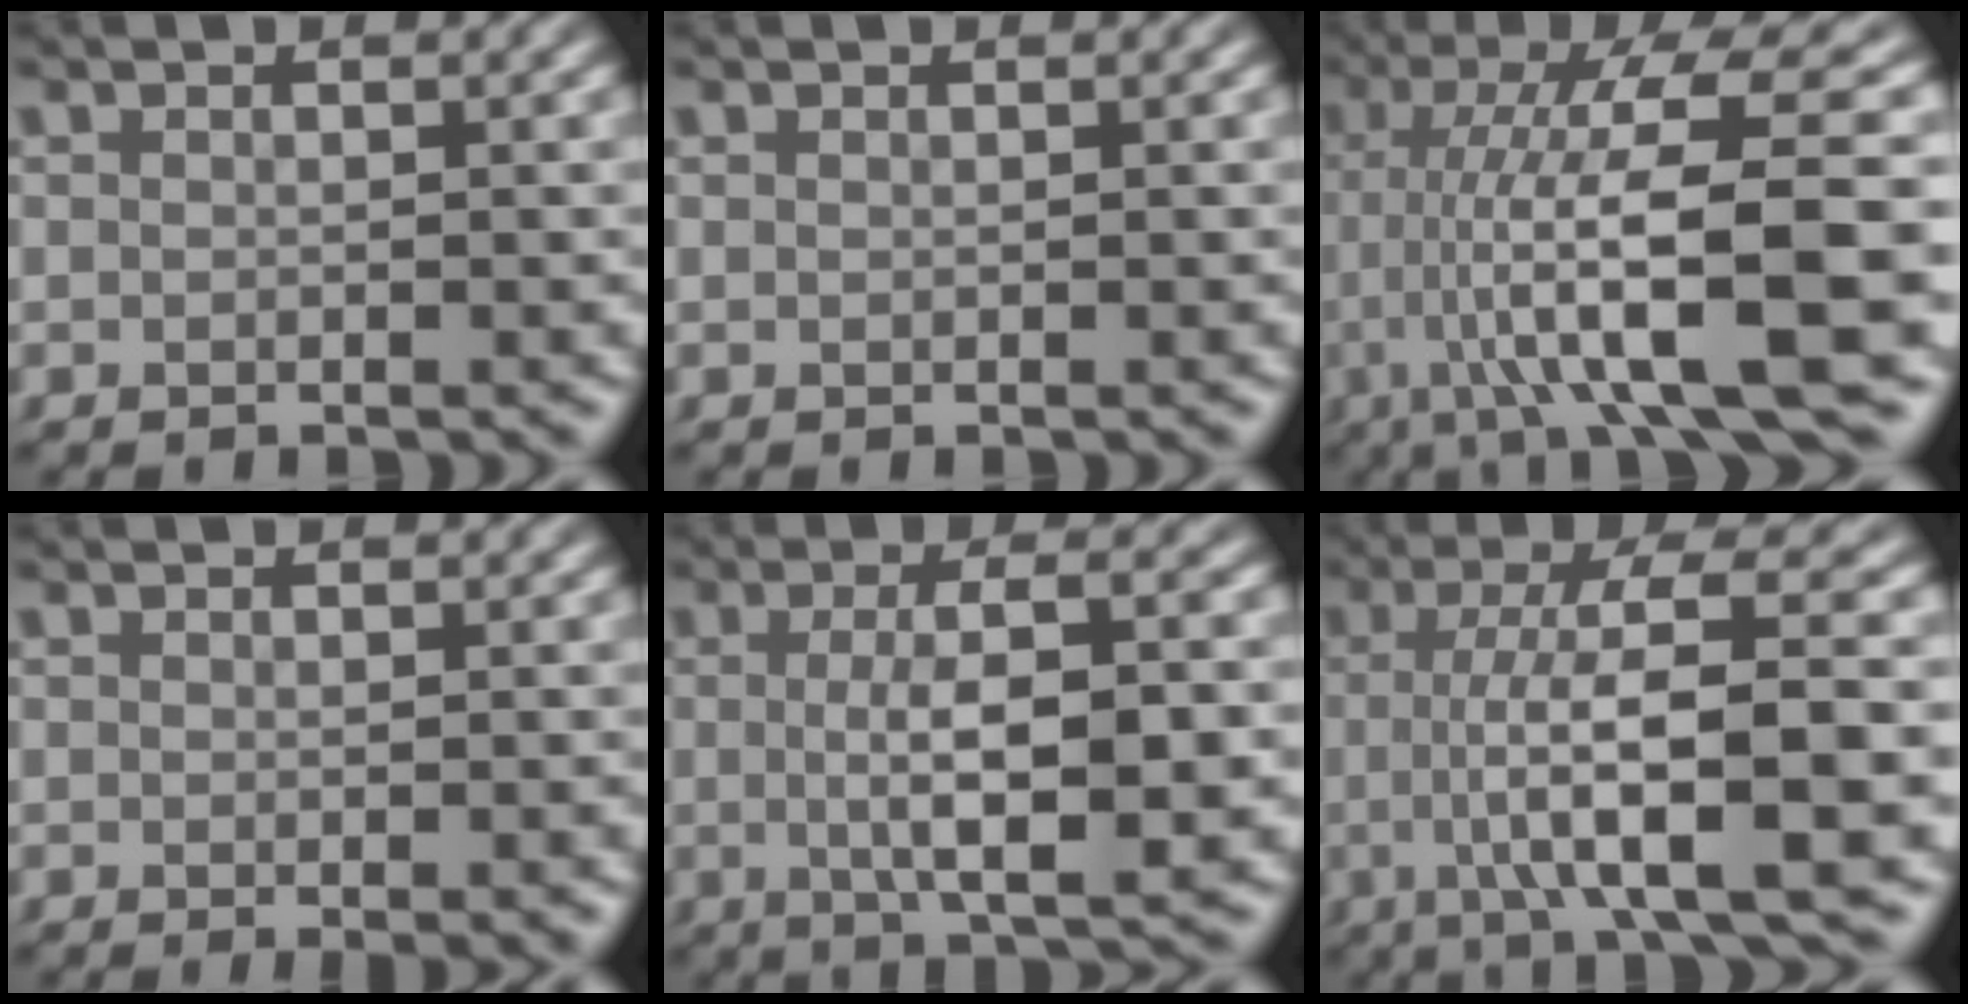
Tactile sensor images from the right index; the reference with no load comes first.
{"total": 0.0}
{"total": 12.5, "force": [-1.9, 3.7, 11.8], "torque": [-0.183, -0.010, -0.022]}
{"total": 1.5, "force": [-0.4, 0.1, 1.4], "torque": [-0.011, 0.001, -0.006]}
{"total": 5.6, "force": [-0.3, 1.0, 5.5], "torque": [-0.093, 0.002, -0.004]}
{"total": 9.1, "force": [-1.2, 2.1, 8.8], "torque": [-0.143, -0.006, -0.014]}